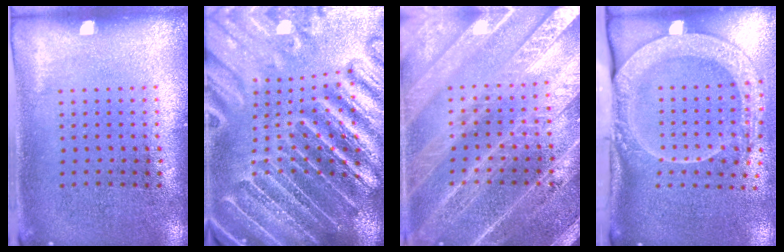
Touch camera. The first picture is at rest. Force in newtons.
{"total": 4.4, "press": 4.1, "slide": 1.5}
{"total": 5.9, "press": 5.8, "slide": 0.8}
{"total": 2.8, "press": 2.2, "slide": 1.8}